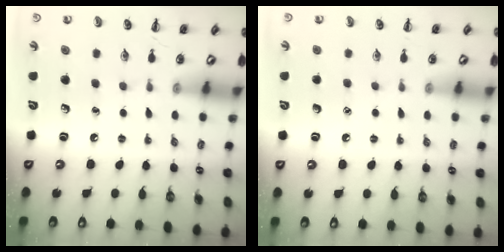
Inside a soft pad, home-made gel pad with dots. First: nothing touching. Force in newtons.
{"total": 1.5, "press": 1.4, "slide": 0.1}